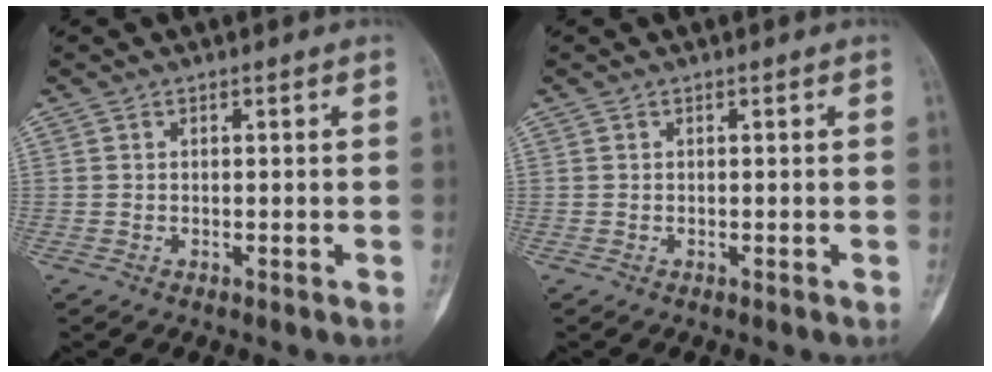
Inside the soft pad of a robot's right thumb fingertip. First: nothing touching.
{"total": 0.0}